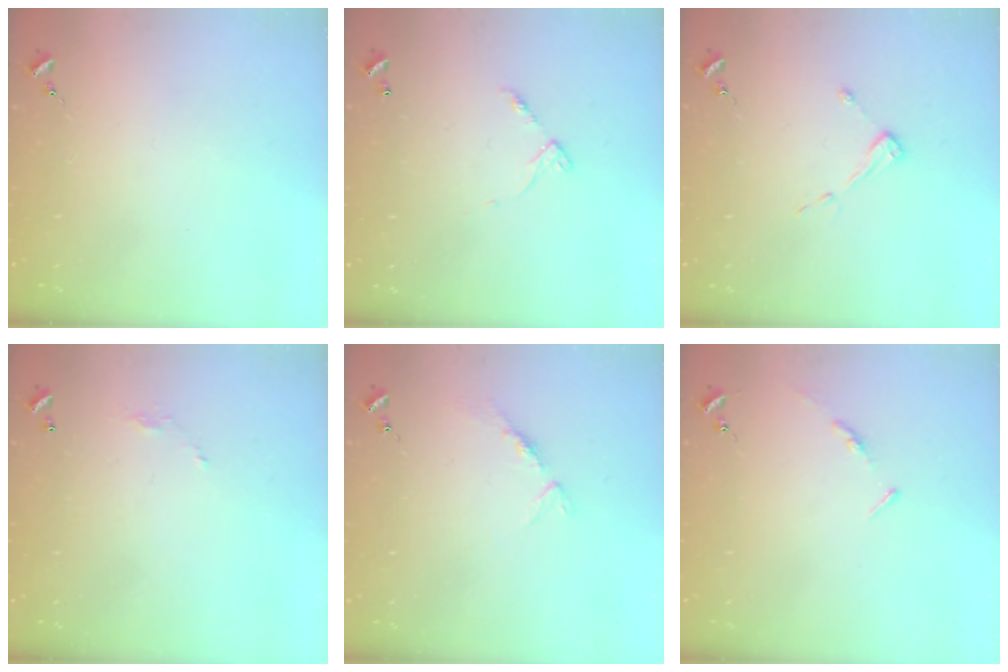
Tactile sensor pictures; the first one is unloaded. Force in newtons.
{"total": 6.2, "press": 6.2, "slide": 0.4}
{"total": 4.3, "press": 4.3, "slide": 0.5}
{"total": 3.9, "press": 3.9, "slide": 0.1}
{"total": 5.9, "press": 5.9, "slide": 0.5}
{"total": 3.4, "press": 3.4, "slide": 0.3}